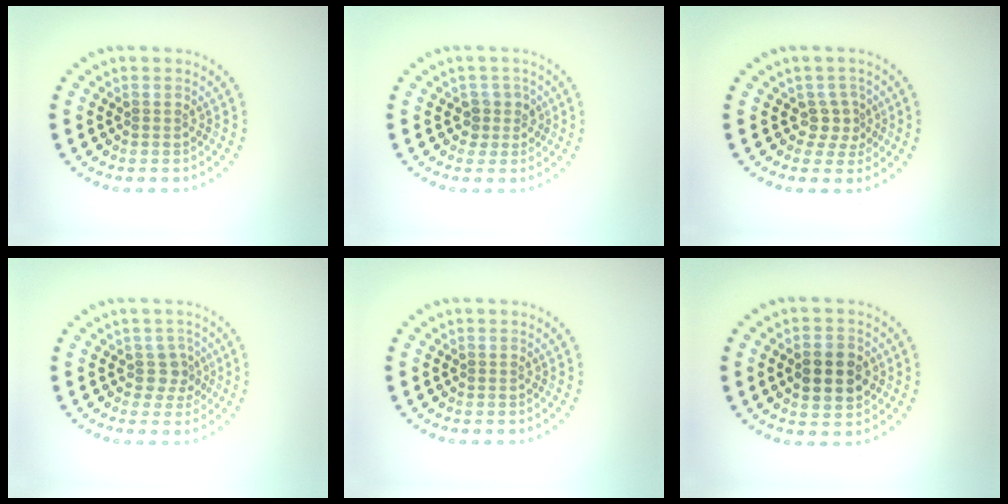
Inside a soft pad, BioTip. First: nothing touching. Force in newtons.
{"total": 1.9, "press": 1.5, "slide": 1.1}
{"total": 2.1, "press": 1.5, "slide": 1.5}
{"total": 2.0, "press": 1.5, "slide": 1.3}
{"total": 0.0}
{"total": 4.3, "press": 4.3, "slide": 0.1}